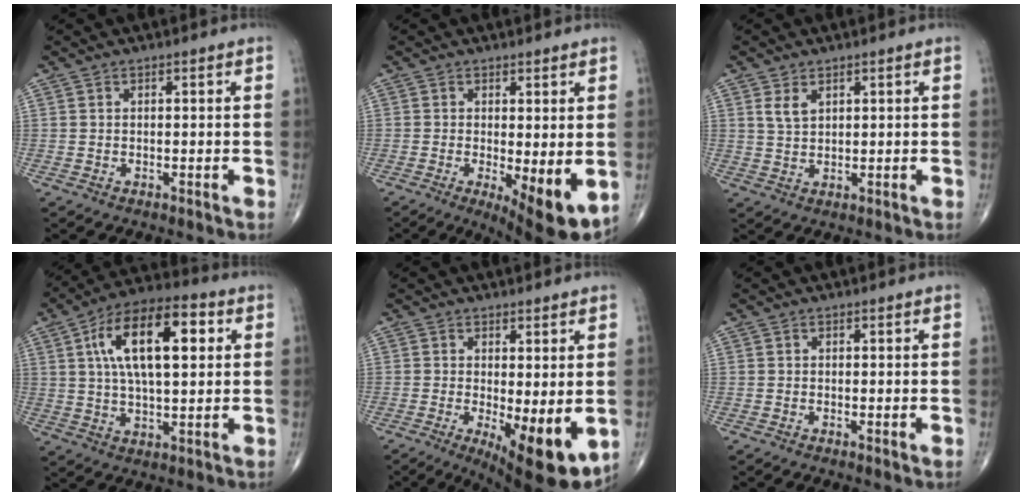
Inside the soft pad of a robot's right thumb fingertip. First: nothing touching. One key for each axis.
{"total": 8.8, "fx": -1.7, "fy": 2.7, "fz": 8.2, "tx": -0.119, "ty": -0.024, "tz": -0.021}
{"total": 2.9, "fx": 1.6, "fy": 1.7, "fz": 1.8, "tx": -0.031, "ty": -0.007, "tz": 0.036}
{"total": 17.8, "fx": 4.8, "fy": 7.9, "fz": 15.2, "tx": -0.246, "ty": 0.011, "tz": 0.075}
{"total": 11.1, "fx": -2.1, "fy": 3.7, "fz": 10.2, "tx": -0.147, "ty": -0.027, "tz": -0.021}
{"total": 0.8, "fx": 0.0, "fy": 0.3, "fz": 0.7, "tx": -0.015, "ty": -0.004, "tz": -0.004}